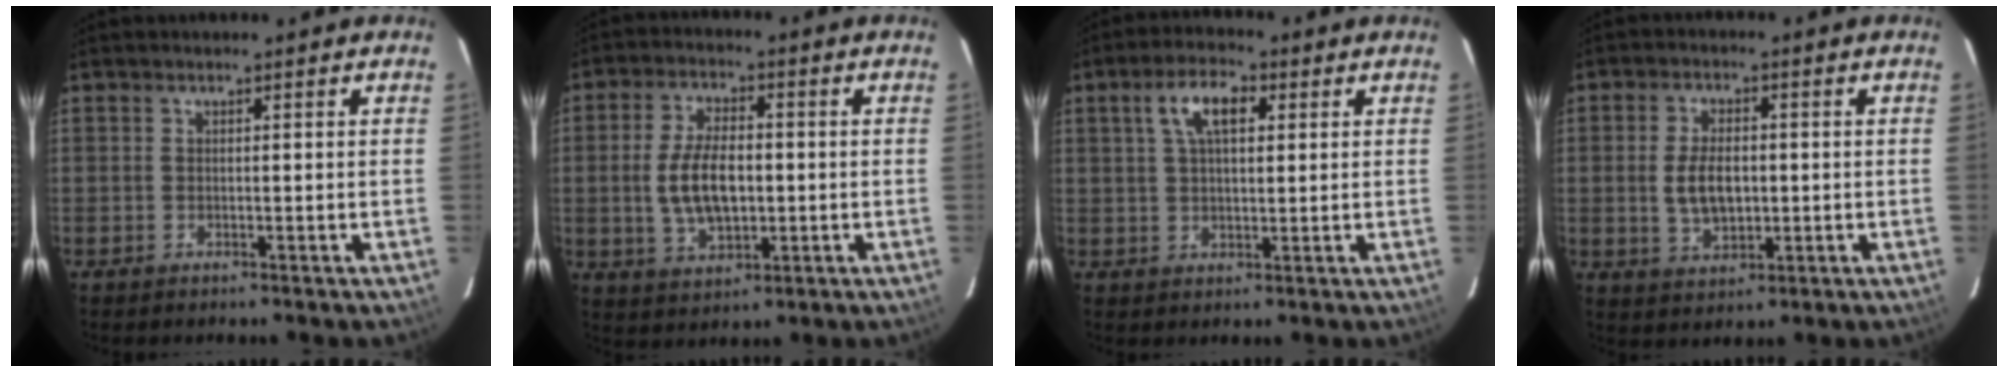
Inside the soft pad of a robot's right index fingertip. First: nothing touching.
{"total": 10.2, "force": [-0.6, 5.3, 8.7], "torque": [-0.174, 0.002, -0.006]}
{"total": 7.2, "force": [2.6, 3.3, 5.8], "torque": [-0.108, 0.018, 0.045]}
{"total": 7.5, "force": [-0.3, 4.3, 6.1], "torque": [-0.120, 0.000, 0.001]}